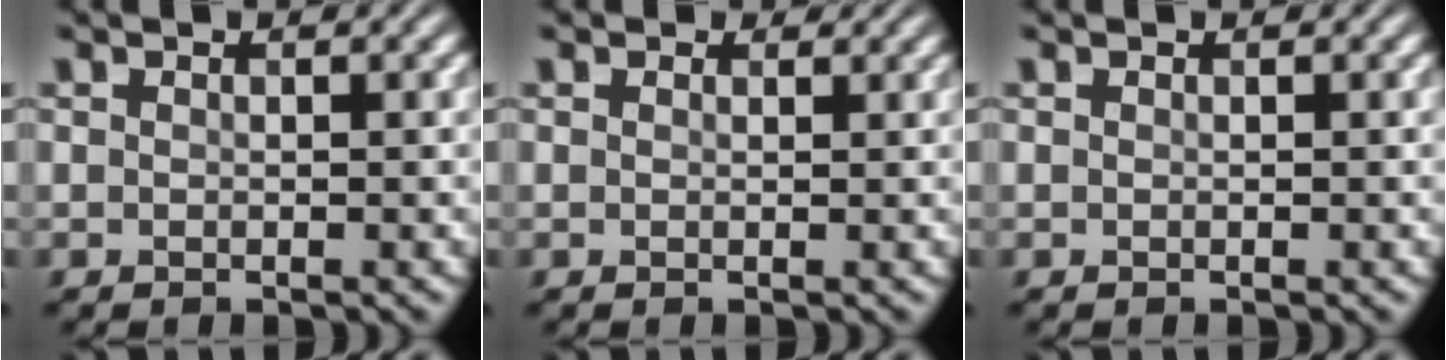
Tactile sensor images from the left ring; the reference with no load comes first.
{"total": 0.9, "force": [0.7, 0.4, 0.2], "torque": [-0.006, -0.006, 0.005]}
{"total": 0.0}